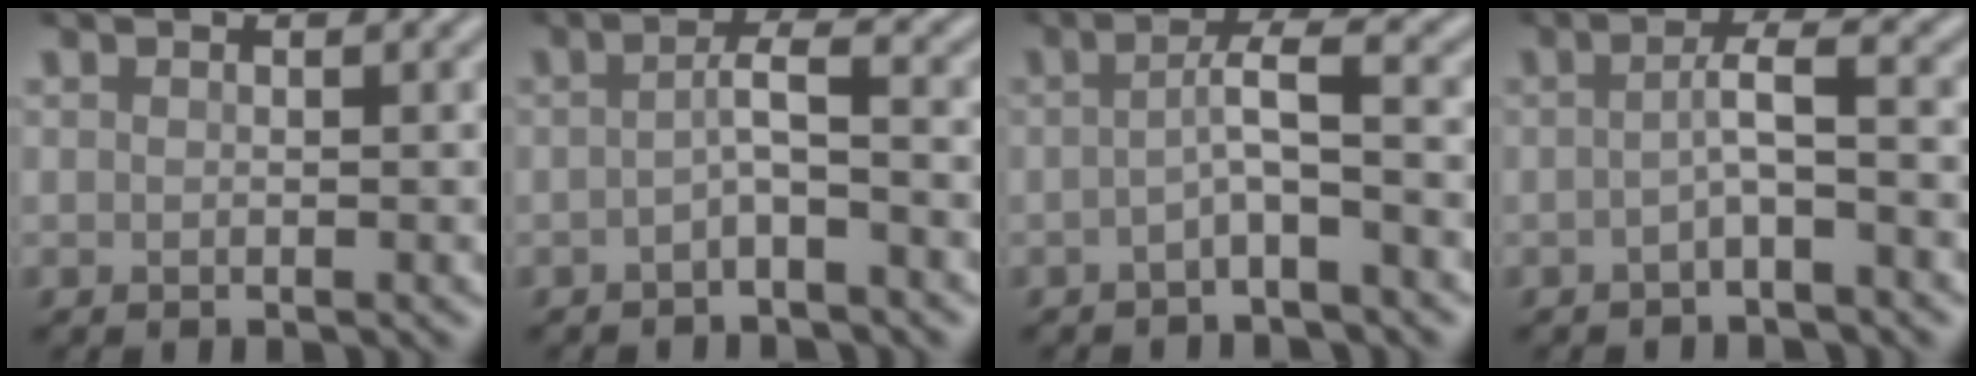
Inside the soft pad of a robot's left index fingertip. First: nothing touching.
{"total": 2.2, "force": [-0.8, 0.3, 2.0], "torque": [-0.038, 0.008, -0.021]}
{"total": 2.7, "force": [-0.7, 0.2, 2.6], "torque": [-0.048, 0.009, -0.020]}
{"total": 2.4, "force": [-0.7, 0.2, 2.3], "torque": [-0.045, 0.005, -0.018]}